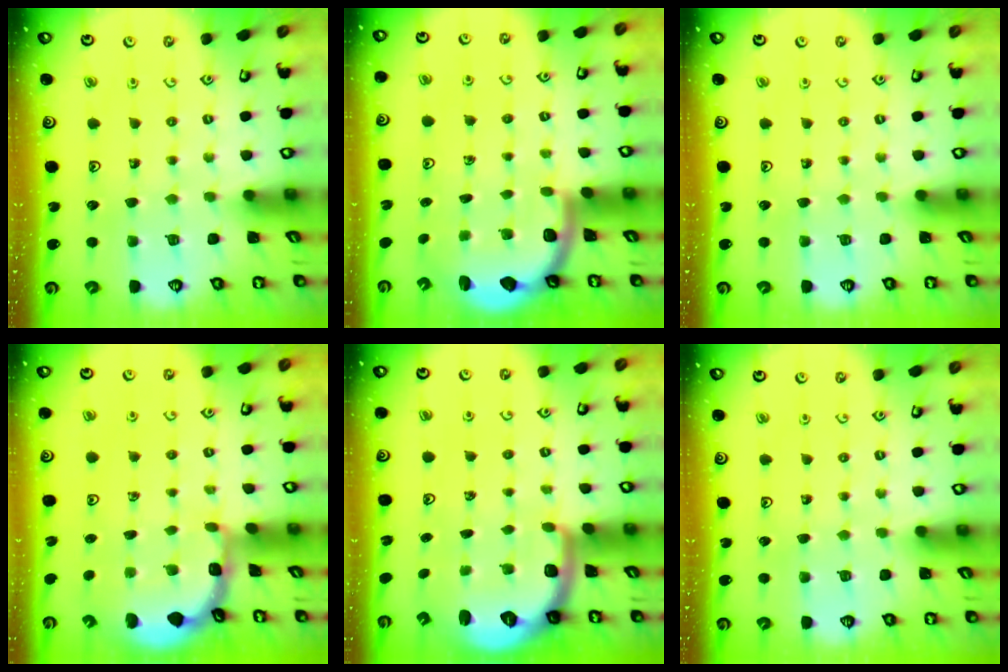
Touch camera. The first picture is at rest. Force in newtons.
{"total": 2.5, "press": 2.2, "slide": 1.1}
{"total": 0.0}
{"total": 2.0, "press": 2.0, "slide": 0.3}
{"total": 1.9, "press": 1.8, "slide": 0.5}
{"total": 0.0}